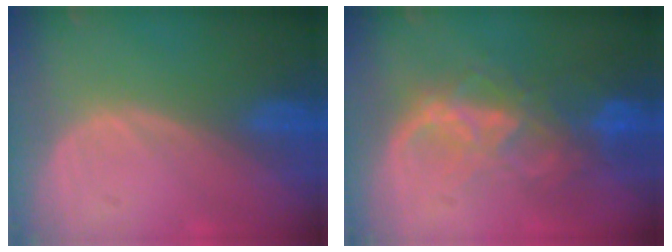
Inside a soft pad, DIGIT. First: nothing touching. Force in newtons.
{"total": 8.8, "press": 7.6, "slide": 4.4}